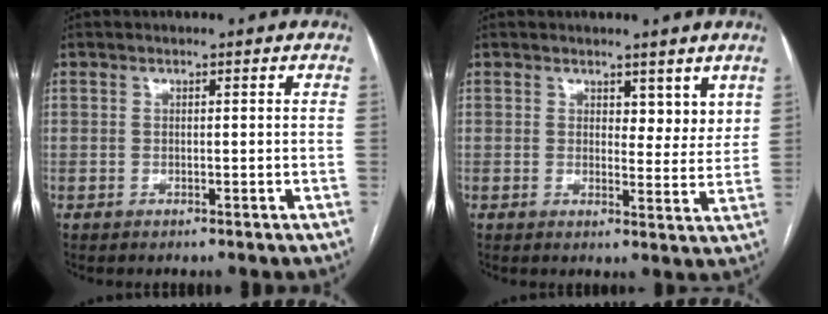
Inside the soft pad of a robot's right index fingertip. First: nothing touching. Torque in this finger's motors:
{"motor_torque": [-0.09, 0.02, 0.11, 0.00]}